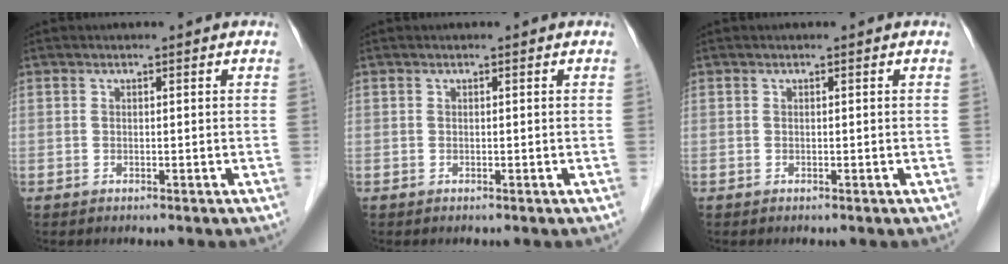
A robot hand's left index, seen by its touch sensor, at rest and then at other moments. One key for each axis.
{"total": 0.0}
{"total": 0.0}